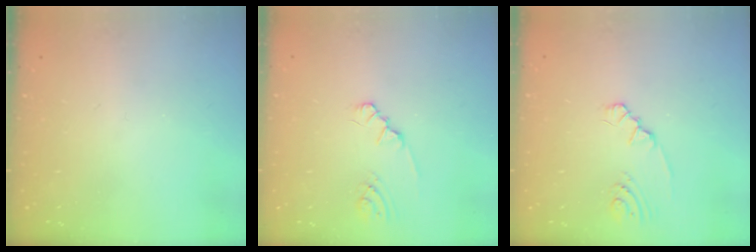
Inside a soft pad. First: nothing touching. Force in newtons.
{"total": 1.7, "press": 1.6, "slide": 0.3}
{"total": 1.7, "press": 1.7, "slide": 0.3}